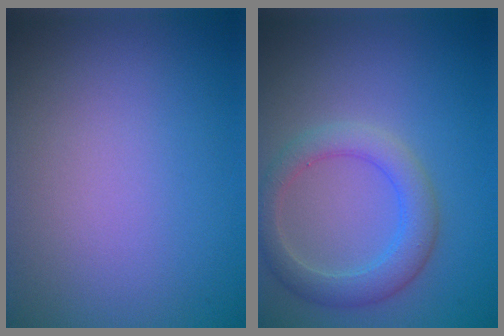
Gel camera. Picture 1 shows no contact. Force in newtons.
{"total": 3.7, "press": 3.6, "slide": 0.2}